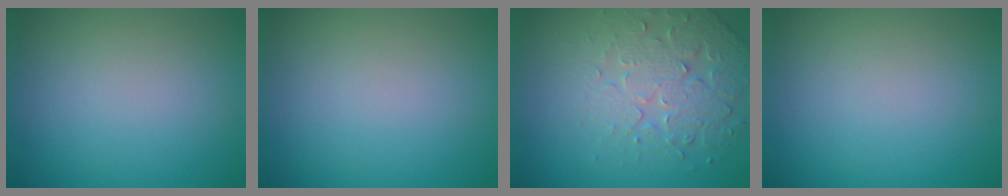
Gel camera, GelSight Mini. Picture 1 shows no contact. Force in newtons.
{"total": 0.0}
{"total": 4.2, "press": 4.0, "slide": 1.3}
{"total": 0.0}